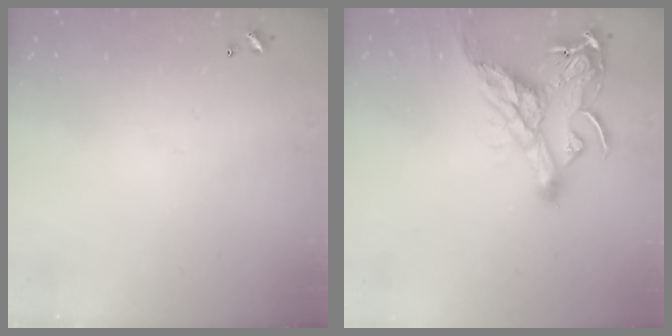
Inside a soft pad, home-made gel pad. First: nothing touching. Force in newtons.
{"total": 10.2, "press": 10.1, "slide": 1.5}